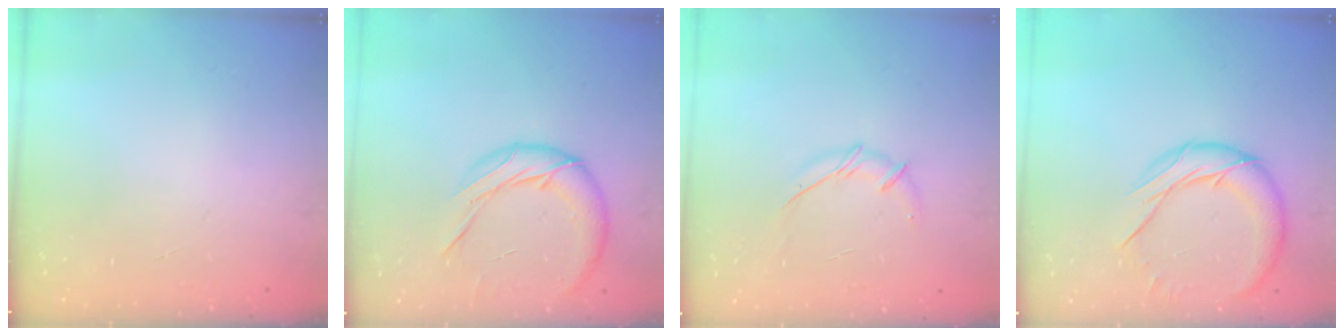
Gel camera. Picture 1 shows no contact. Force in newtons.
{"total": 13.1, "press": 13.0, "slide": 1.8}
{"total": 5.9, "press": 5.7, "slide": 1.3}
{"total": 13.3, "press": 13.2, "slide": 1.0}